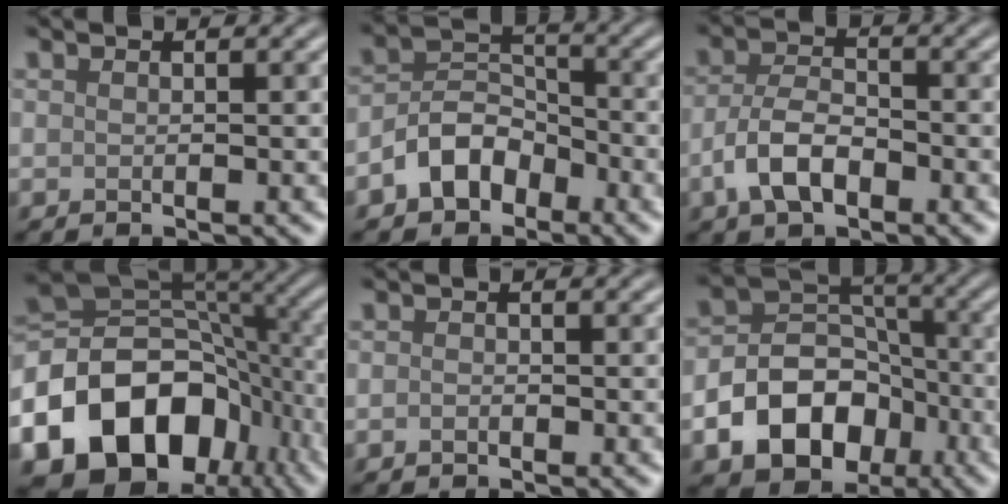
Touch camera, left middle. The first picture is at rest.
{"total": 4.7, "force": [-2.7, 3.1, 2.2], "torque": [-0.036, 0.009, -0.059]}
{"total": 4.5, "force": [-2.1, 2.4, 3.2], "torque": [-0.061, 0.006, -0.047]}
{"total": 17.2, "force": [-7.2, 12.6, 9.2], "torque": [-0.191, -0.024, -0.122]}
{"total": 0.6, "force": [-0.3, 0.4, 0.4], "torque": [-0.008, -0.001, -0.008]}
{"total": 9.8, "force": [-4.2, 7.2, 5.1], "torque": [-0.073, 0.003, -0.093]}